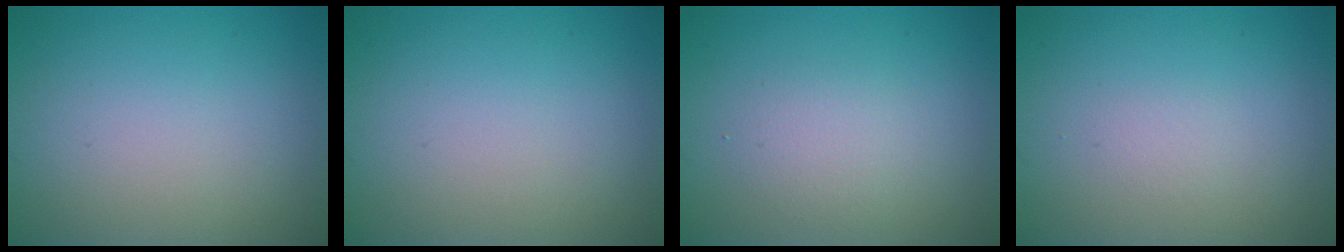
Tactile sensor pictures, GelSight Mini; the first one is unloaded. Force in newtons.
{"total": 0.0}
{"total": 1.8, "press": 1.8, "slide": 0.0}
{"total": 0.6, "press": 0.6, "slide": 0.1}